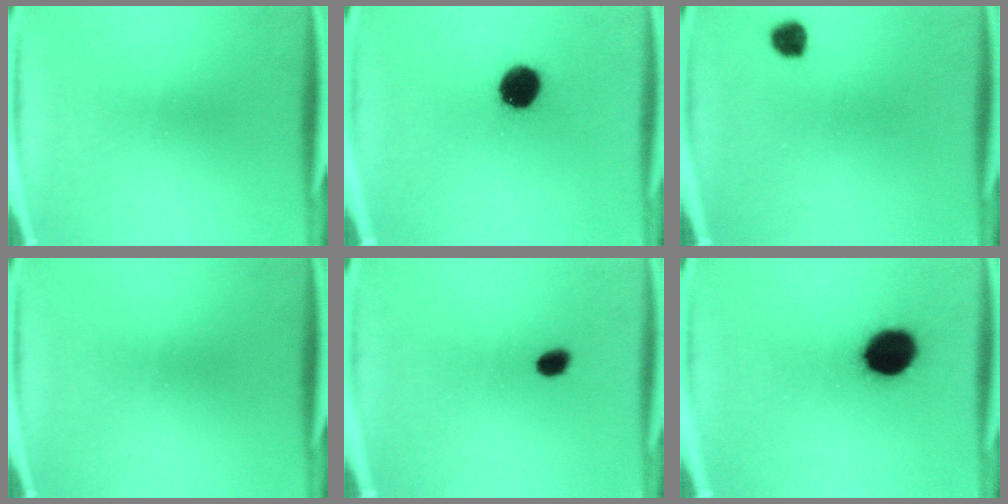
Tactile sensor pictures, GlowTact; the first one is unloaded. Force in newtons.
{"total": 10.3}
{"total": 3.2}
{"total": 0.0}
{"total": 2.6}
{"total": 14.3}